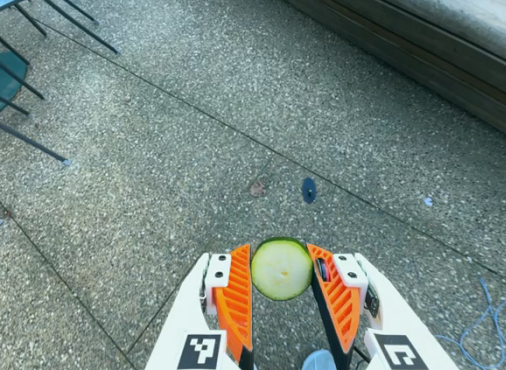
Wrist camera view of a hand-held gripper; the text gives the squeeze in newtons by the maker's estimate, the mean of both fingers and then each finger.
{"total": 7.1, "left": 6.9, "right": 7.2}